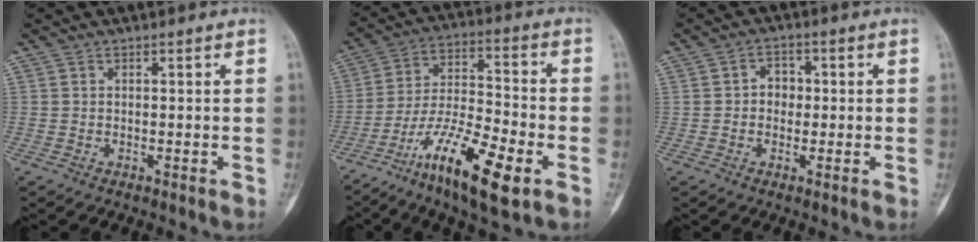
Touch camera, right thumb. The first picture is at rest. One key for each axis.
{"total": 17.5, "fx": -8.5, "fy": 4.5, "fz": 14.6, "tx": -0.269, "ty": 0.038, "tz": -0.148}
{"total": 3.4, "fx": -0.1, "fy": 2.8, "fz": 1.9, "tx": -0.005, "ty": 0.010, "tz": -0.011}